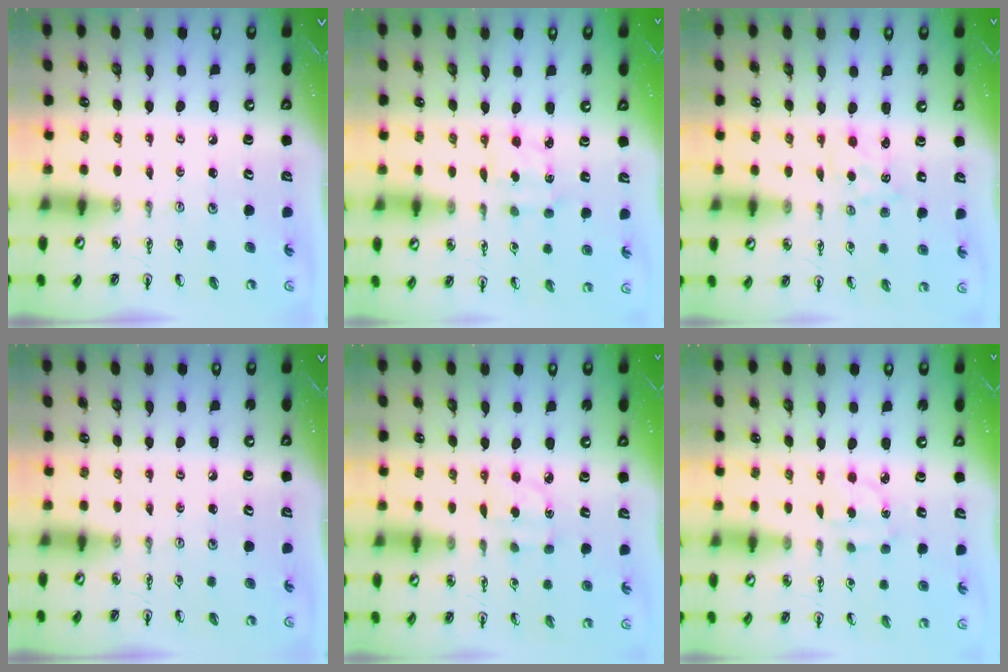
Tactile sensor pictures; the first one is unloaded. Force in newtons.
{"total": 2.2, "press": 2.1, "slide": 0.6}
{"total": 2.3, "press": 2.3, "slide": 0.4}
{"total": 0.0}
{"total": 3.7, "press": 3.7, "slide": 0.6}
{"total": 3.9, "press": 3.9, "slide": 0.4}